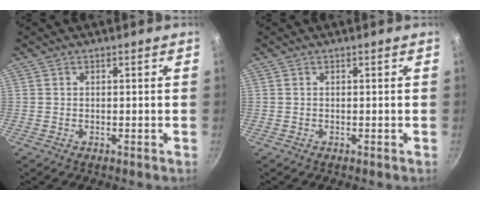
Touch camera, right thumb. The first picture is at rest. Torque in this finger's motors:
{"motor_torque": [0.11, 0.07, 0.28, 0.19, 0.01]}